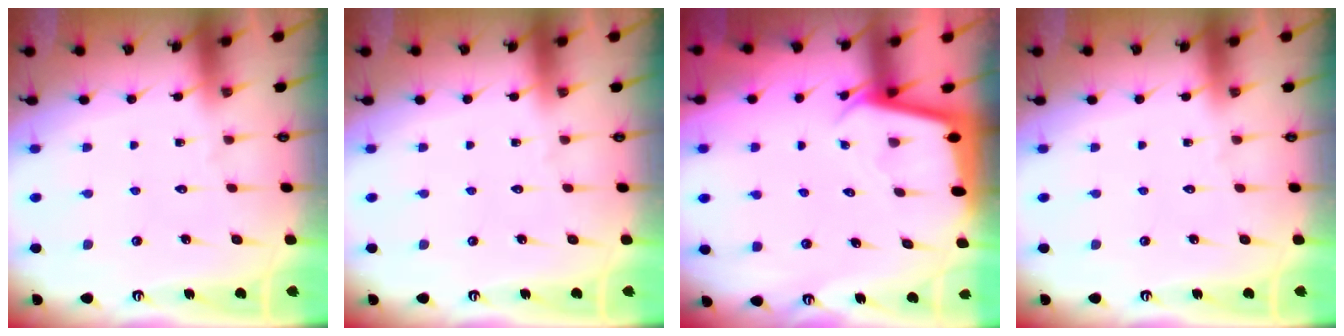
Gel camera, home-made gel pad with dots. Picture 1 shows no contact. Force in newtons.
{"total": 0.0}
{"total": 2.5, "press": 2.5, "slide": 0.1}
{"total": 0.0}